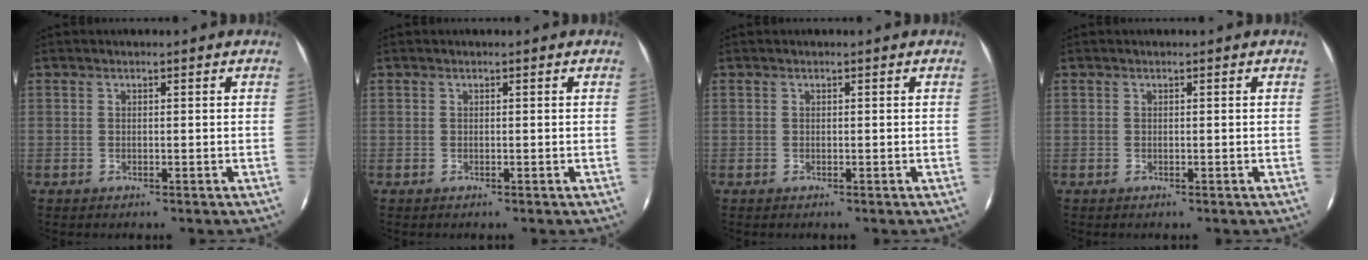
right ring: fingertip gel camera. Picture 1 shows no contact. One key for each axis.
{"total": 0.0}
{"total": 0.0}
{"total": 0.0}